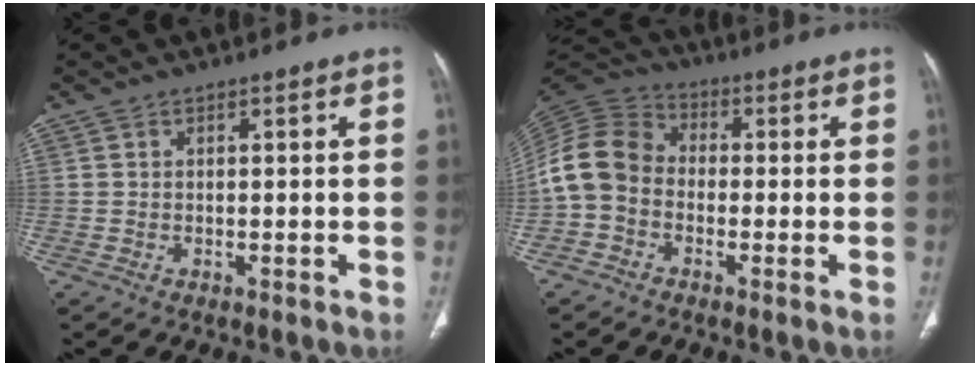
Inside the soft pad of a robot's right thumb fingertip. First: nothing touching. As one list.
[{"total": 10.5, "force": [-1.8, 8.4, 6.0], "torque": [-0.116, 0.032, -0.050]}]